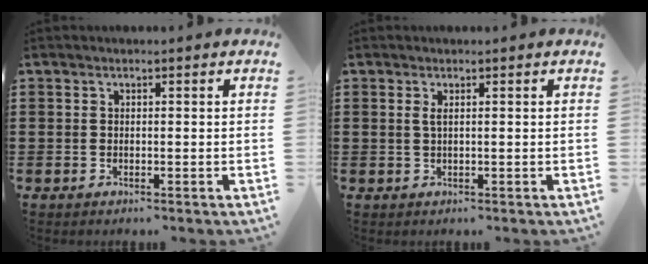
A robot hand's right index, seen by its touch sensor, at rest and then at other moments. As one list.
[{"total": 0.9, "force": [0.2, 0.1, 0.9], "torque": [-0.018, 0.001, 0.004]}]